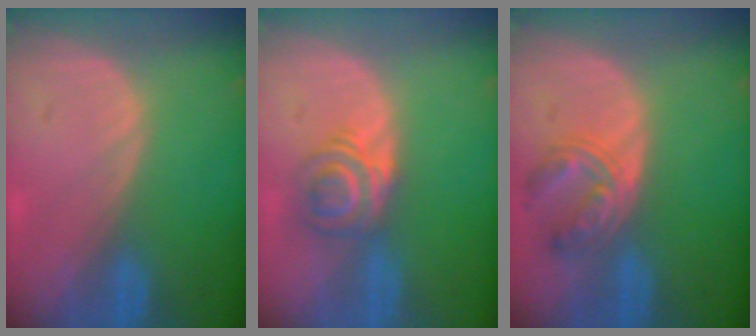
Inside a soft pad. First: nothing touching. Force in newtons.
{"total": 6.1, "press": 5.2, "slide": 3.3}
{"total": 5.5, "press": 5.5, "slide": 0.5}